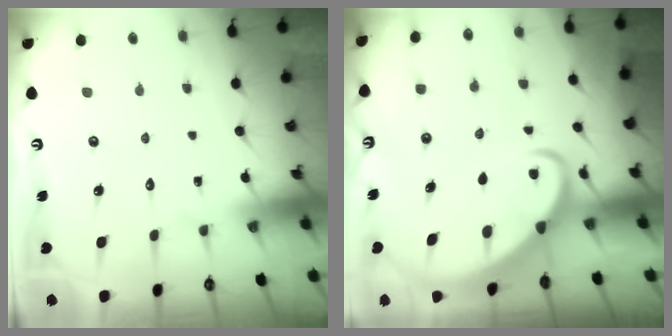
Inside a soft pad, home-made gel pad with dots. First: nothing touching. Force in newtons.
{"total": 4.5, "press": 4.4, "slide": 0.6}